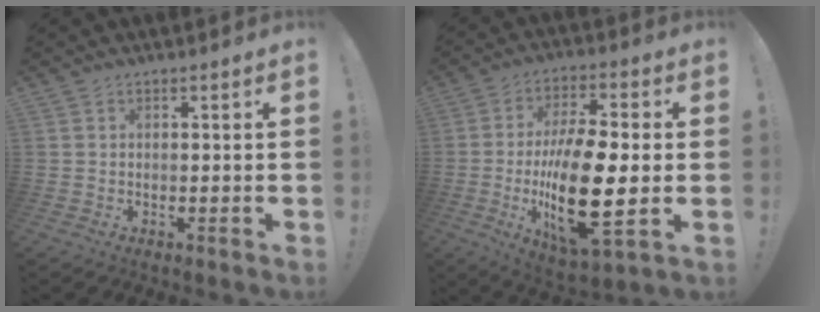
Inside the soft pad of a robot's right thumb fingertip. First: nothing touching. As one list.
[{"total": 21.7, "force": [-3.3, 7.8, 20.0], "torque": [-0.370, -0.008, -0.054]}]